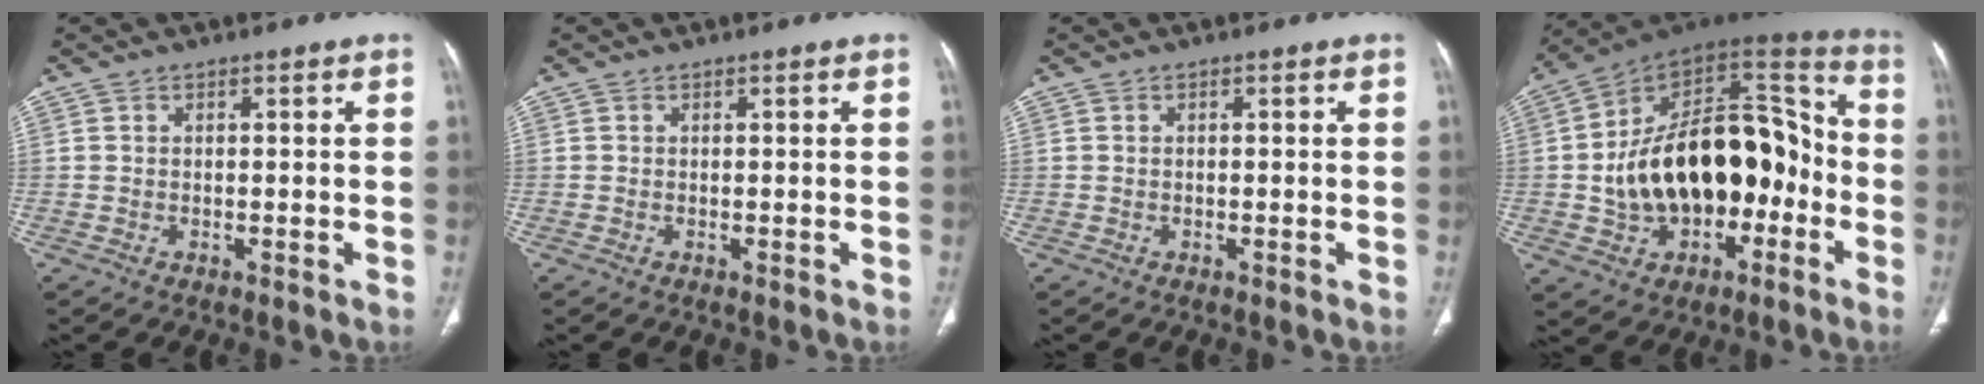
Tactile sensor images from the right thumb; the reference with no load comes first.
{"total": 0.0}
{"total": 0.0}
{"total": 26.7, "force": [-4.4, 16.5, 20.6], "torque": [-0.305, 0.053, -0.061]}